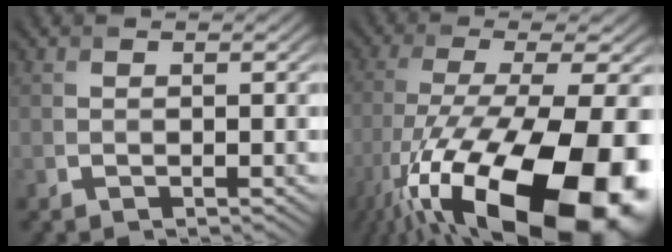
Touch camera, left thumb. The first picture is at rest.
{"total": 20.9, "force": [-11.2, 6.5, 16.4], "torque": [-0.284, -0.050, -0.174]}